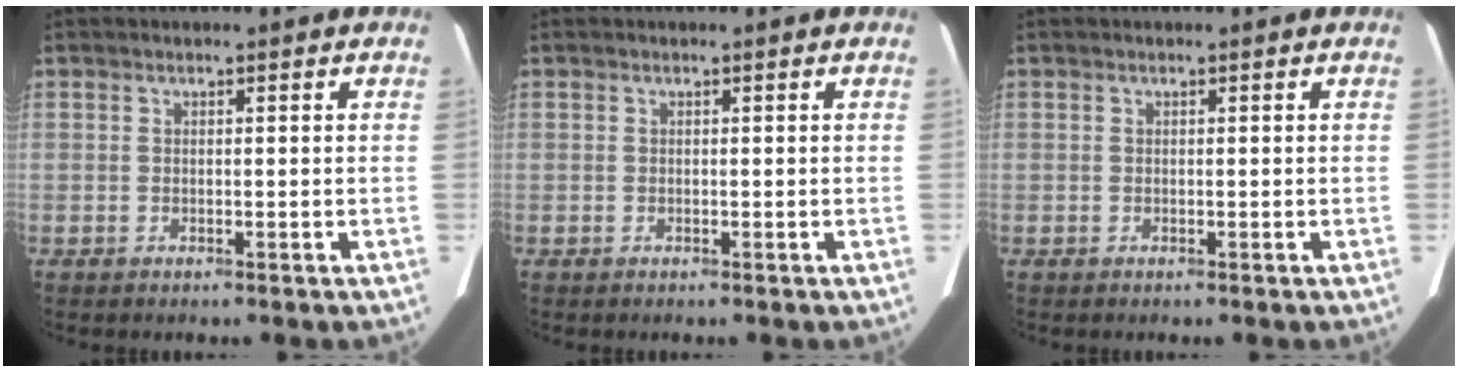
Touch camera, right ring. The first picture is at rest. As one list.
[{"total": 0.0}, {"total": 0.0}]